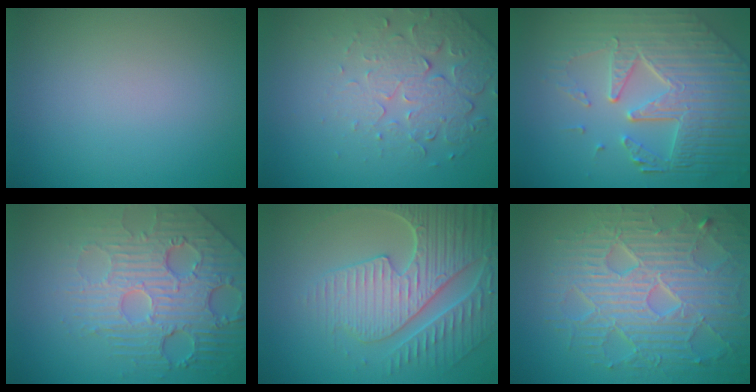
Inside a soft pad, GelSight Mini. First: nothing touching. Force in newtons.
{"total": 5.2, "press": 3.7, "slide": 3.6}
{"total": 8.8, "press": 6.0, "slide": 6.4}
{"total": 6.9, "press": 5.3, "slide": 4.4}
{"total": 7.0, "press": 5.7, "slide": 4.2}
{"total": 9.2, "press": 6.2, "slide": 6.8}